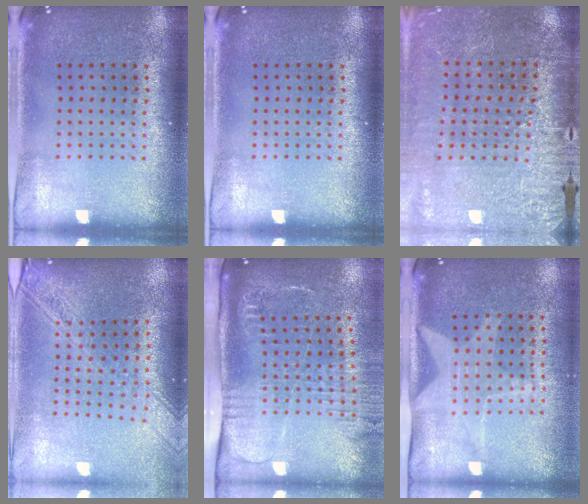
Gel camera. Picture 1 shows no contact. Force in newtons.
{"total": 0.0}
{"total": 3.0, "press": 3.0, "slide": 0.2}
{"total": 2.1, "press": 1.8, "slide": 1.1}
{"total": 2.7, "press": 2.1, "slide": 1.7}
{"total": 1.8, "press": 1.5, "slide": 1.1}